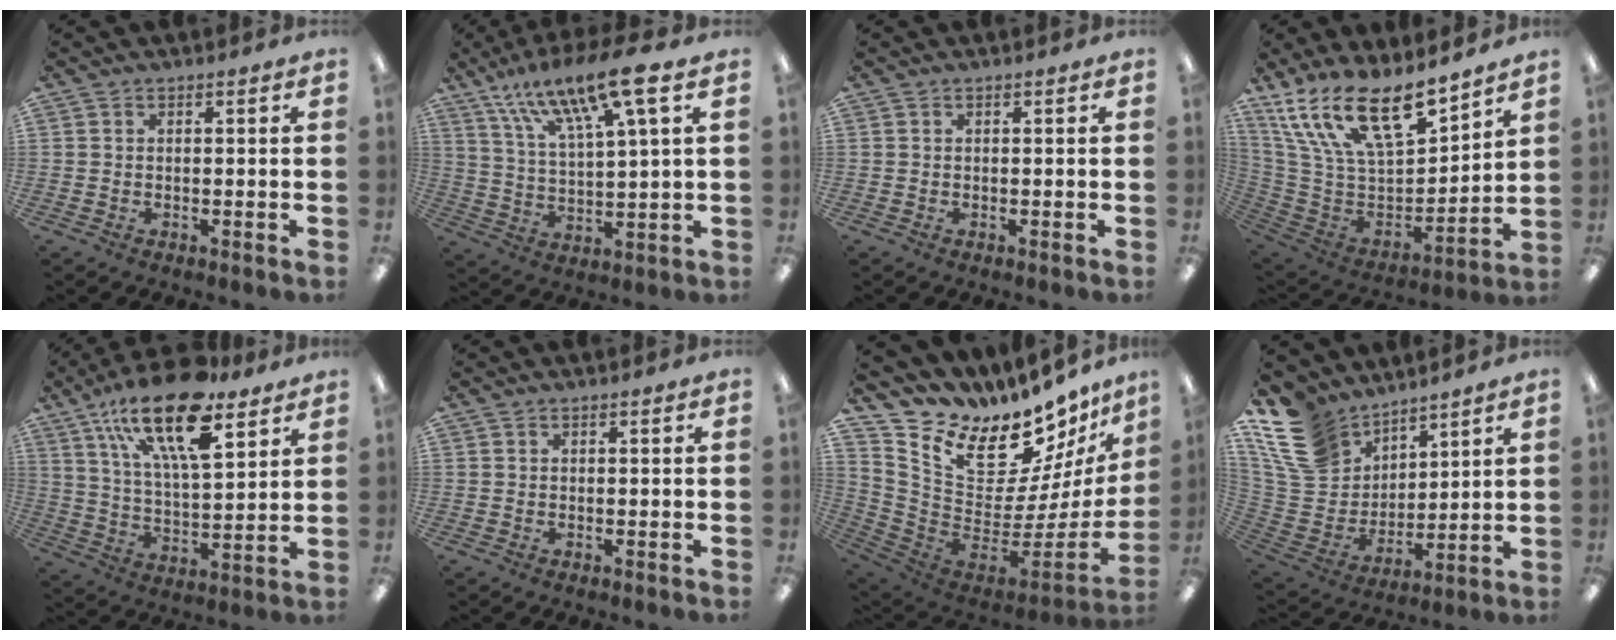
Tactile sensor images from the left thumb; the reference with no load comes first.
{"total": 15.3, "force": [10.9, 3.0, 10.4], "torque": [-0.199, -0.051, 0.183]}
{"total": 0.0}
{"total": 21.2, "force": [15.0, 7.8, 12.8], "torque": [-0.253, -0.105, 0.266]}
{"total": 21.4, "force": [13.2, 8.1, 14.7], "torque": [-0.252, -0.064, 0.224]}
{"total": 0.0}
{"total": 18.1, "force": [14.1, 8.1, 8.0], "torque": [-0.152, -0.127, 0.262]}
{"total": 15.3, "force": [10.6, 9.7, 5.2], "torque": [-0.136, -0.057, 0.210]}